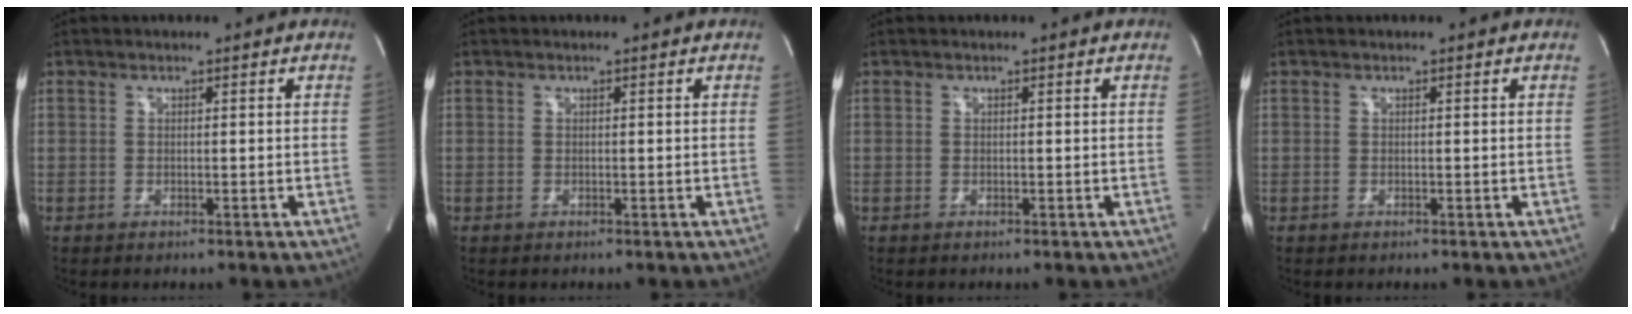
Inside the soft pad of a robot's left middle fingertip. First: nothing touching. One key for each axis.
{"total": 0.0}
{"total": 0.0}
{"total": 0.0}